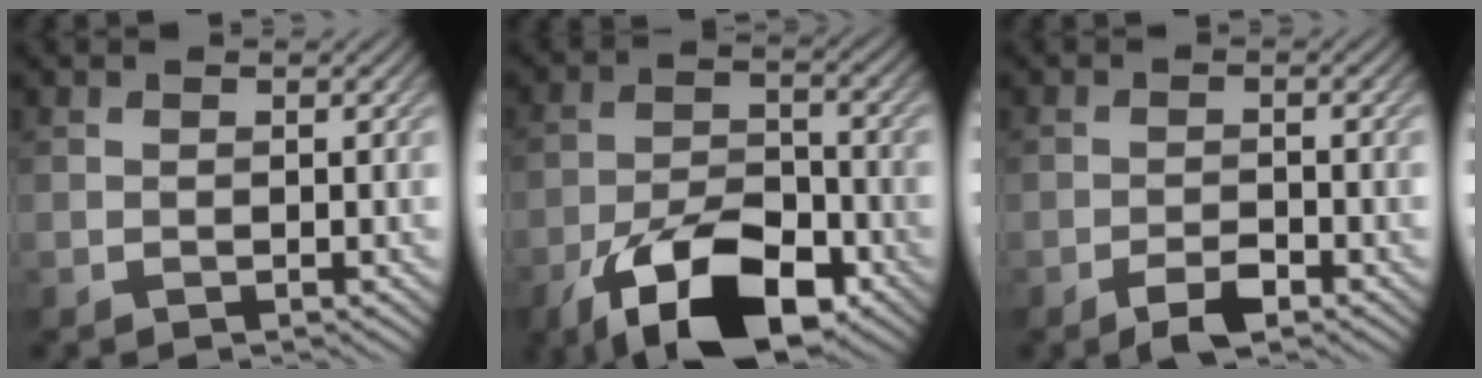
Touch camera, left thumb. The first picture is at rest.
{"total": 13.4, "force": [-8.2, 6.0, 8.8], "torque": [-0.171, -0.015, -0.154]}
{"total": 2.8, "force": [-1.9, 0.8, 1.9], "torque": [-0.036, 0.001, -0.038]}